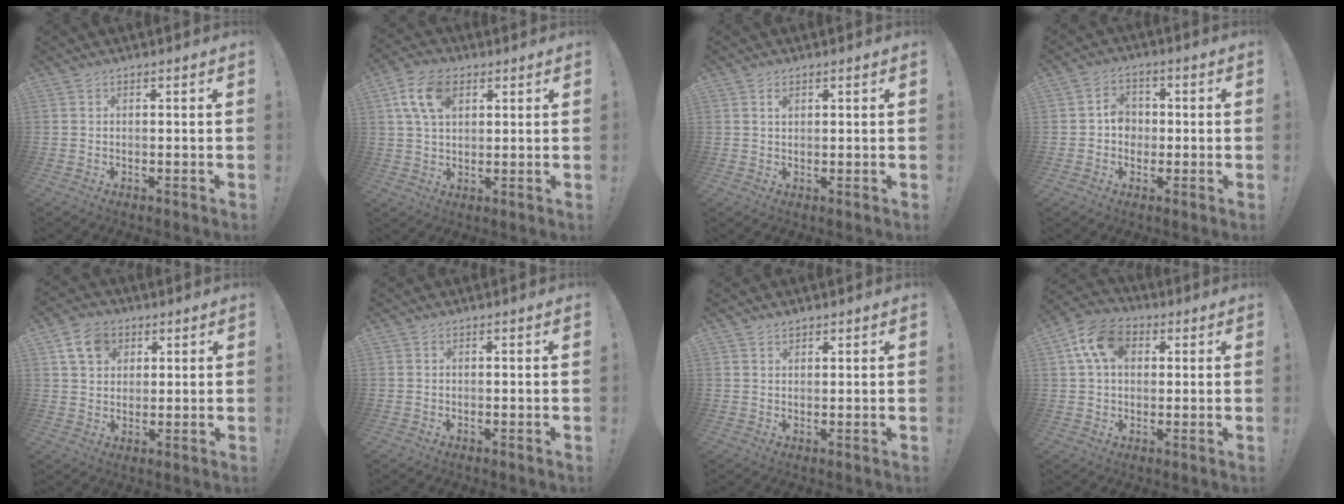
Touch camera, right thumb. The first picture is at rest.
{"total": 11.1, "force": [4.3, 6.9, 7.6], "torque": [-0.133, 0.003, 0.082]}
{"total": 1.2, "force": [0.7, 0.8, 0.6], "torque": [-0.002, -0.003, 0.010]}
{"total": 5.8, "force": [-0.8, 5.2, 2.5], "torque": [-0.035, 0.013, -0.014]}
{"total": 9.2, "force": [4.4, 6.9, 4.2], "torque": [-0.067, -0.012, 0.087]}
{"total": 0.0}
{"total": 1.7, "force": [1.4, 0.8, 0.5], "torque": [-0.004, -0.006, 0.025]}
{"total": 12.4, "force": [3.9, 8.6, 8.1], "torque": [-0.142, 0.004, 0.078]}